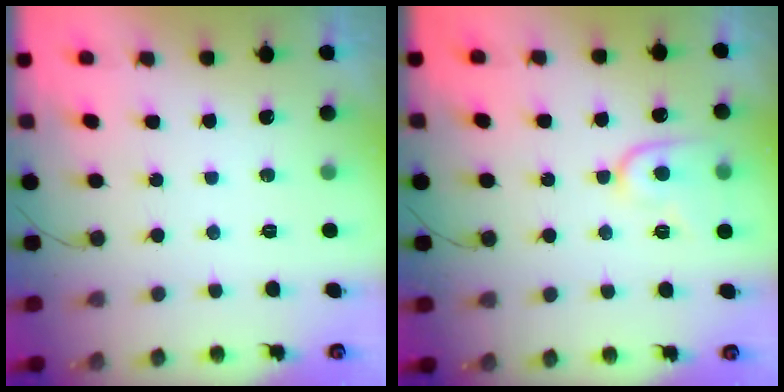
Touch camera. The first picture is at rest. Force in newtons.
{"total": 9.8, "press": 9.8, "slide": 0.8}